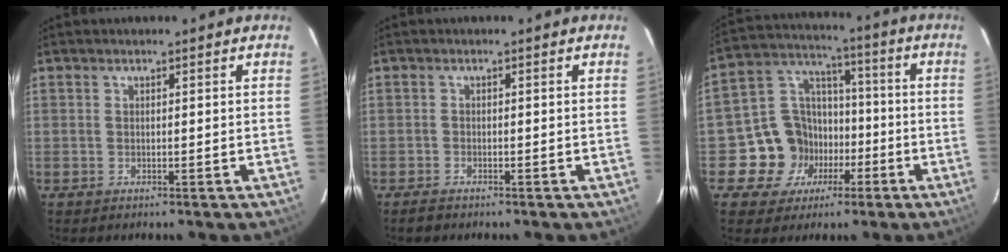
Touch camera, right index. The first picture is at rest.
{"total": 1.6, "force": [-1.4, 0.5, 0.5], "torque": [-0.017, -0.001, -0.026]}
{"total": 12.7, "force": [-4.7, 11.2, 3.6], "torque": [-0.087, 0.049, -0.061]}